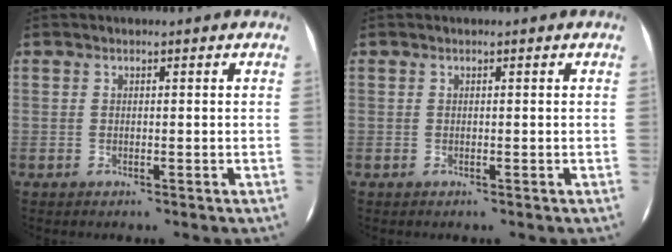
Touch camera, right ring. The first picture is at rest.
{"total": 0.0}